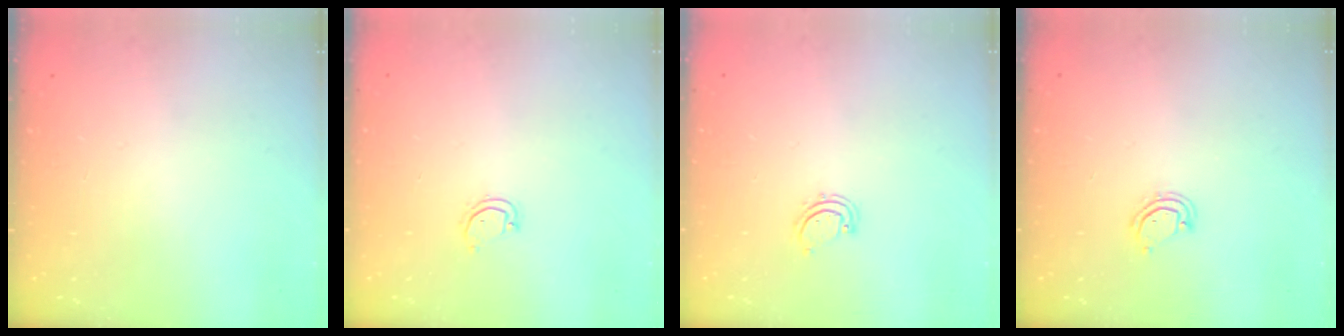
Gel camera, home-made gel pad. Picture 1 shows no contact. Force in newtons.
{"total": 3.3, "press": 3.3, "slide": 0.2}
{"total": 2.9, "press": 2.9, "slide": 0.3}
{"total": 3.4, "press": 3.4, "slide": 0.2}